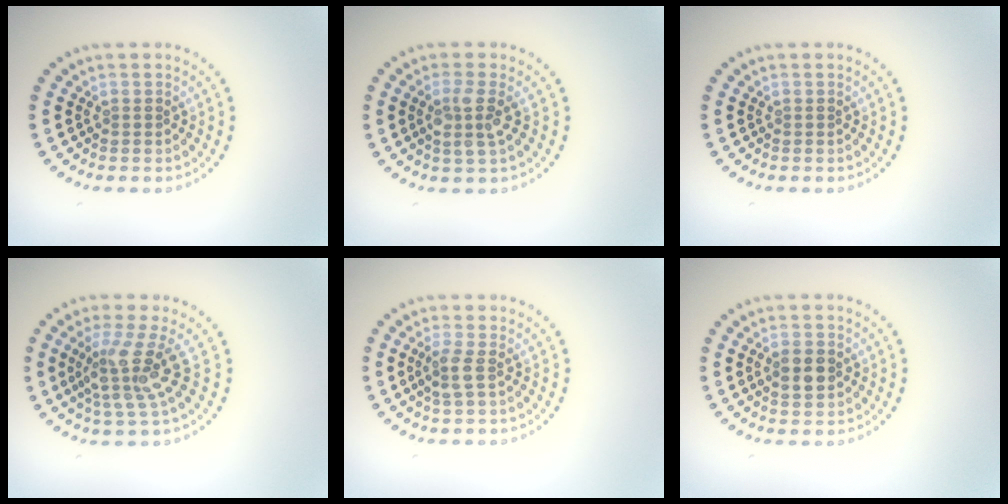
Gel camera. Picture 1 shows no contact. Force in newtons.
{"total": 2.5, "press": 2.2, "slide": 1.2}
{"total": 0.0}
{"total": 4.3, "press": 3.1, "slide": 3.0}
{"total": 1.7, "press": 1.4, "slide": 0.9}
{"total": 2.5, "press": 2.5, "slide": 0.1}